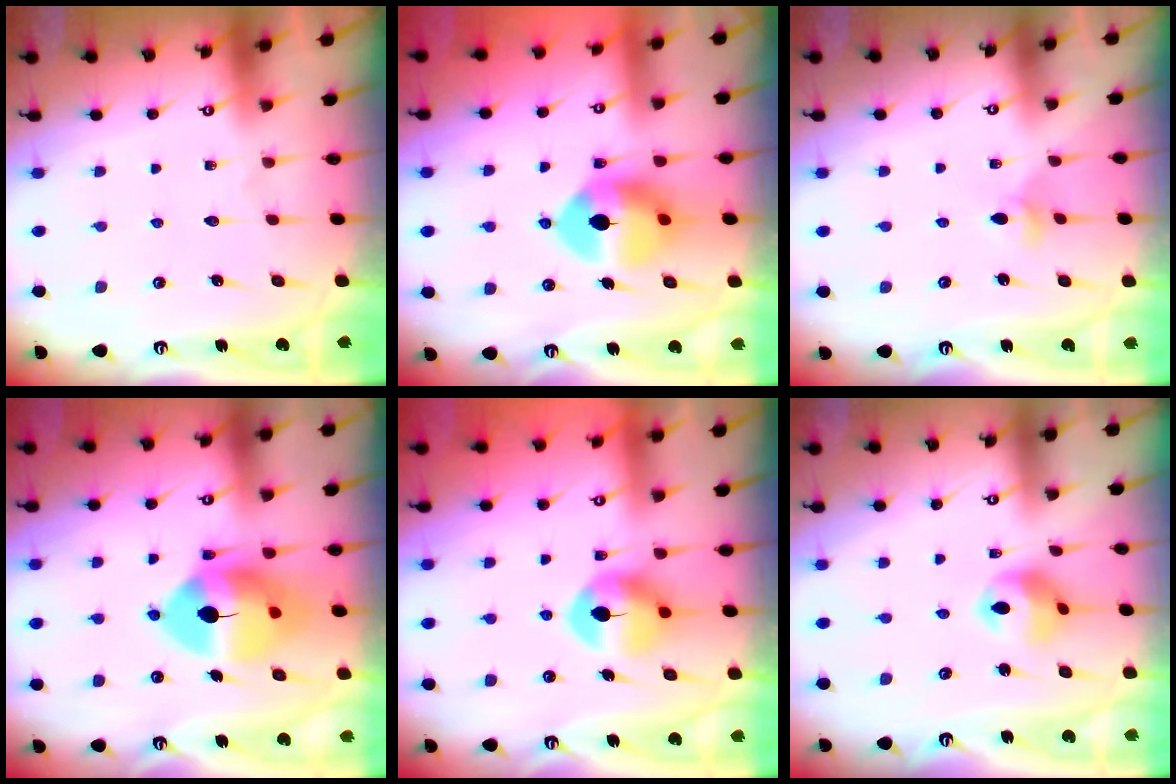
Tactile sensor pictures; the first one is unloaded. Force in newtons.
{"total": 10.6, "press": 10.5, "slide": 1.6}
{"total": 4.8, "press": 4.8, "slide": 0.6}
{"total": 14.5, "press": 14.4, "slide": 2.1}
{"total": 9.9, "press": 9.9, "slide": 0.4}
{"total": 9.9, "press": 9.8, "slide": 1.2}